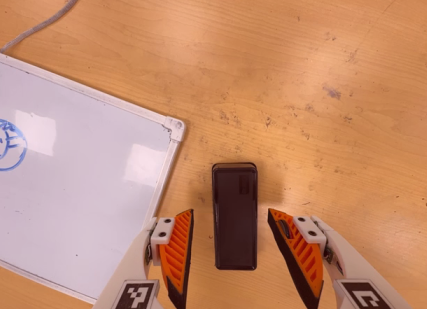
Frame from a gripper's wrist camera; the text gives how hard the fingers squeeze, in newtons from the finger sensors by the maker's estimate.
{"total": 0.0}